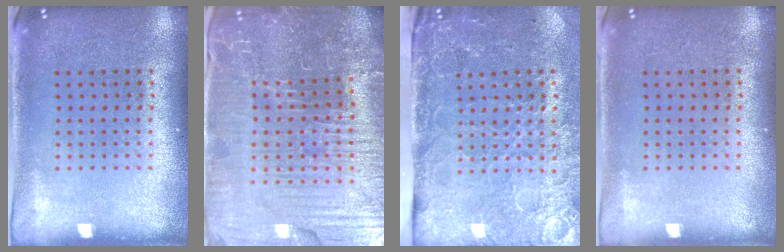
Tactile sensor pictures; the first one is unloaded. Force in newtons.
{"total": 6.8, "press": 6.1, "slide": 3.0}
{"total": 4.6, "press": 3.7, "slide": 2.8}
{"total": 0.0}